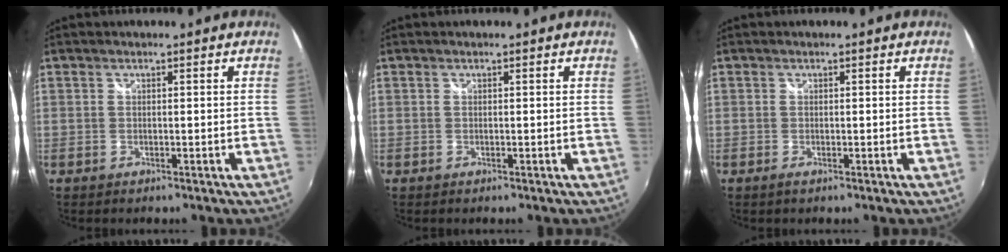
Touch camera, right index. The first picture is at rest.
{"total": 0.0}
{"total": 0.0}